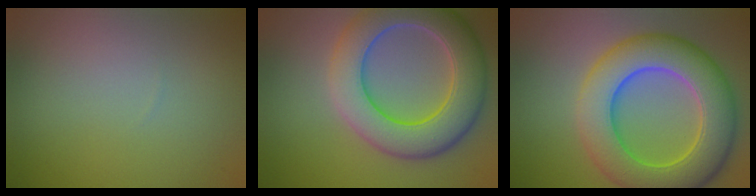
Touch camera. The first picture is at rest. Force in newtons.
{"total": 9.2, "press": 9.2, "slide": 0.6}
{"total": 9.9, "press": 9.9, "slide": 0.3}